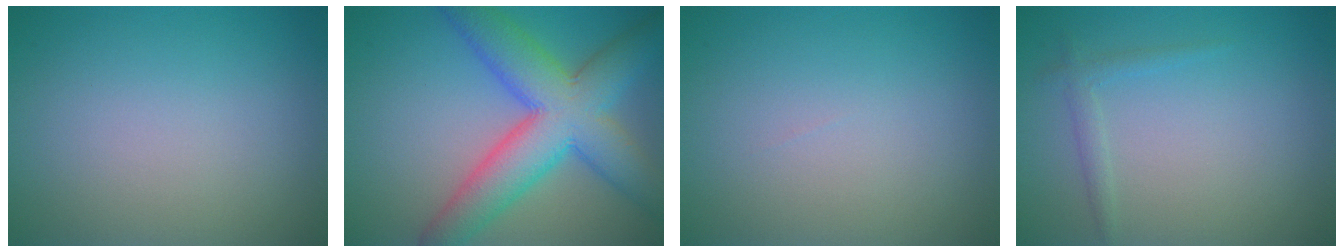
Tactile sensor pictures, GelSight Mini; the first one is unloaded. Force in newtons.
{"total": 9.5, "press": 9.5, "slide": 0.4}
{"total": 0.0}
{"total": 1.2, "press": 1.2, "slide": 0.0}